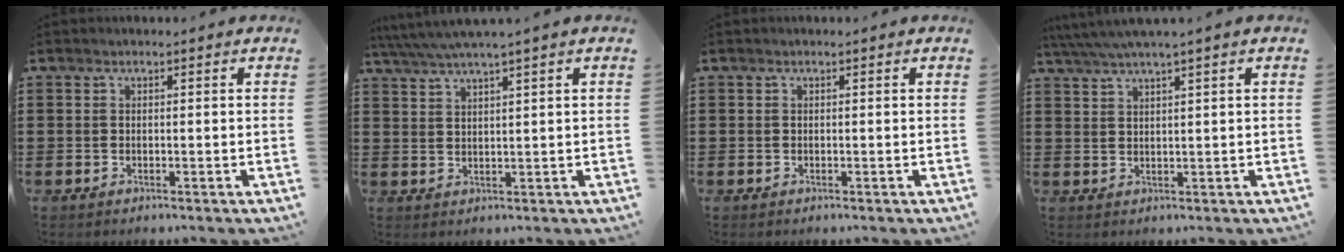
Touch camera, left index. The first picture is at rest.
{"total": 3.1, "force": [2.4, -0.6, 1.9], "torque": [-0.042, -0.006, 0.043]}
{"total": 0.0}
{"total": 2.6, "force": [1.9, -0.4, 1.7], "torque": [-0.036, 0.000, 0.033]}